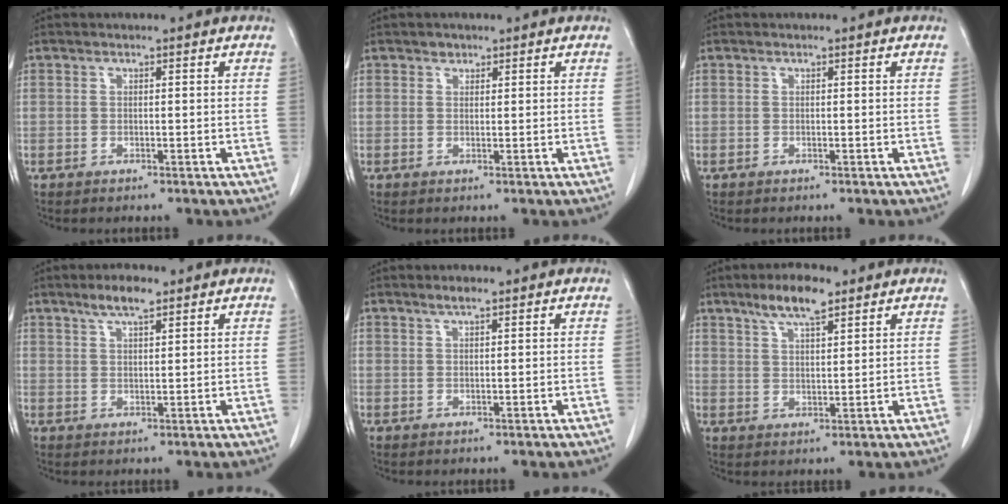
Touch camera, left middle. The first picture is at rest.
{"total": 1.0, "force": [0.7, 0.6, 0.1], "torque": [0.001, -0.005, 0.009]}
{"total": 0.0}
{"total": 4.3, "force": [3.1, 0.8, 2.9], "torque": [-0.057, 0.004, 0.056]}
{"total": 1.5, "force": [1.2, 0.2, 0.9], "torque": [-0.022, 0.002, 0.025]}
{"total": 6.7, "force": [4.7, 1.4, 4.6], "torque": [-0.090, 0.006, 0.085]}